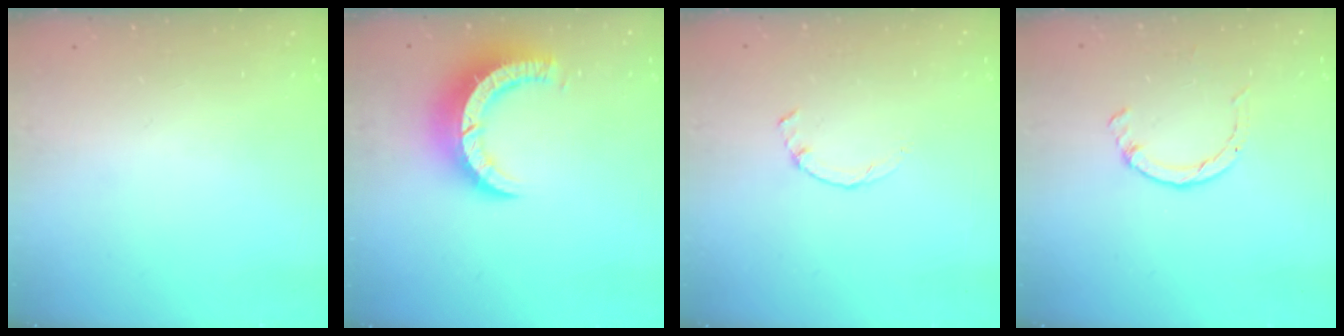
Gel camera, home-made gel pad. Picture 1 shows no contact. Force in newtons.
{"total": 10.3, "press": 10.2, "slide": 1.1}
{"total": 0.8, "press": 0.7, "slide": 0.2}
{"total": 2.6, "press": 2.6, "slide": 0.4}